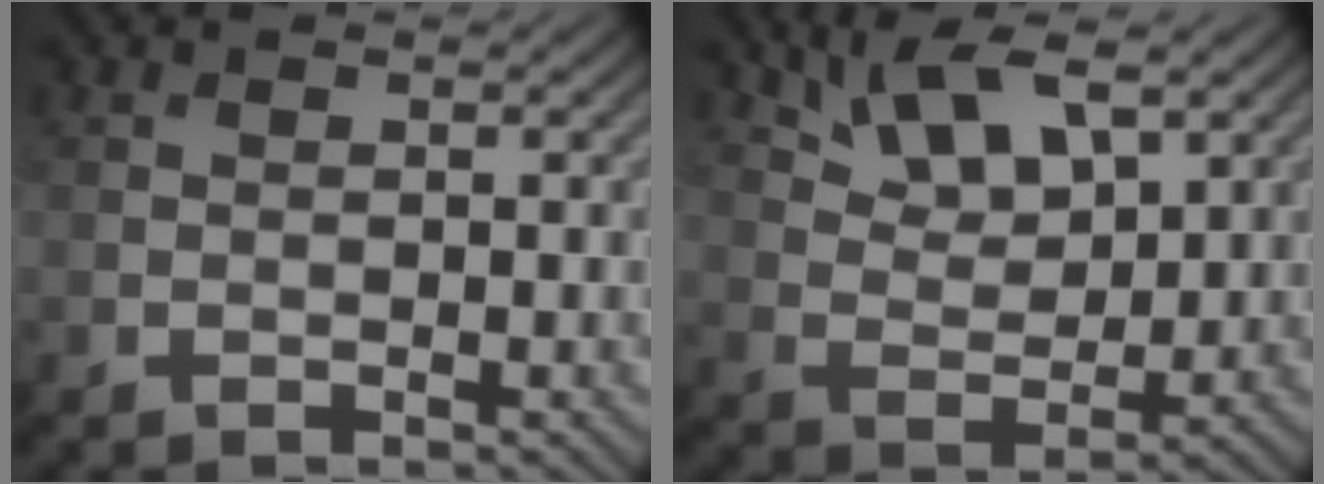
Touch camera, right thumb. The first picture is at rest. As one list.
[{"total": 8.2, "force": [5.2, 3.3, 5.4], "torque": [-0.108, 0.000, 0.105]}]